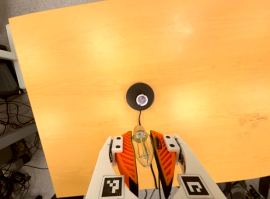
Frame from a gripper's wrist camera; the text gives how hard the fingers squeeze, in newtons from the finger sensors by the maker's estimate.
{"total": 18.8, "left": 20.6, "right": 17.0}